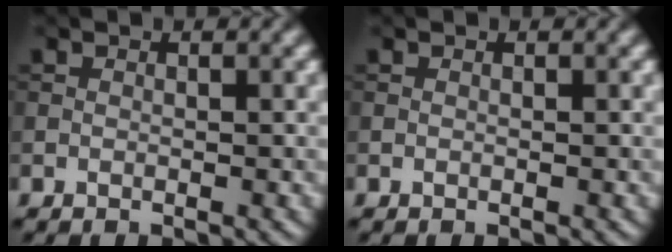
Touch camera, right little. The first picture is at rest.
{"total": 0.0}